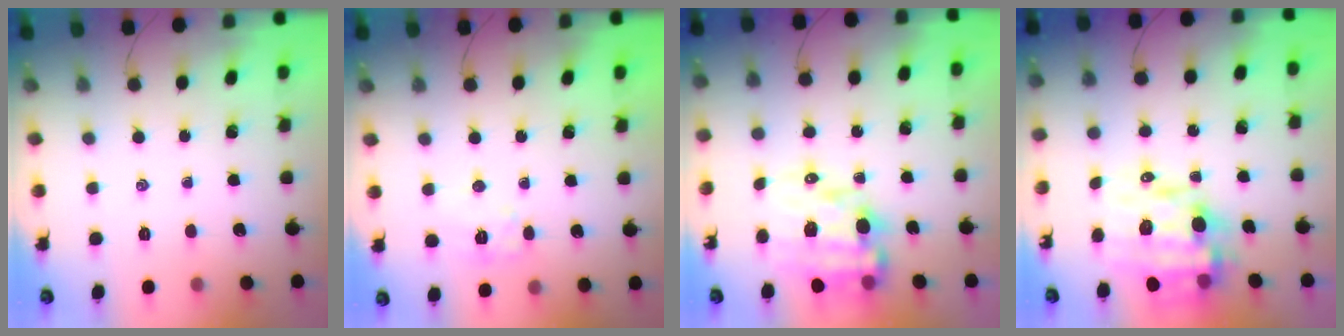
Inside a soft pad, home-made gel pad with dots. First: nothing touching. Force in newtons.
{"total": 7.3, "press": 7.3, "slide": 0.7}
{"total": 14.0, "press": 13.6, "slide": 3.5}
{"total": 14.1, "press": 13.6, "slide": 3.5}